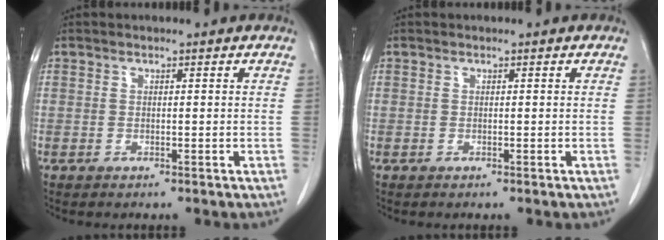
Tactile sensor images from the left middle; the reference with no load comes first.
{"total": 0.0}